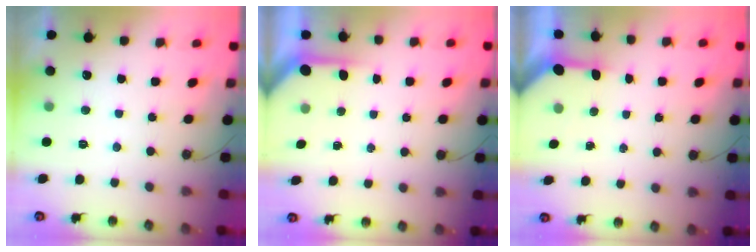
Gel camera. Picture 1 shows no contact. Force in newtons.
{"total": 3.3, "press": 3.3, "slide": 0.3}
{"total": 3.4, "press": 3.3, "slide": 0.4}